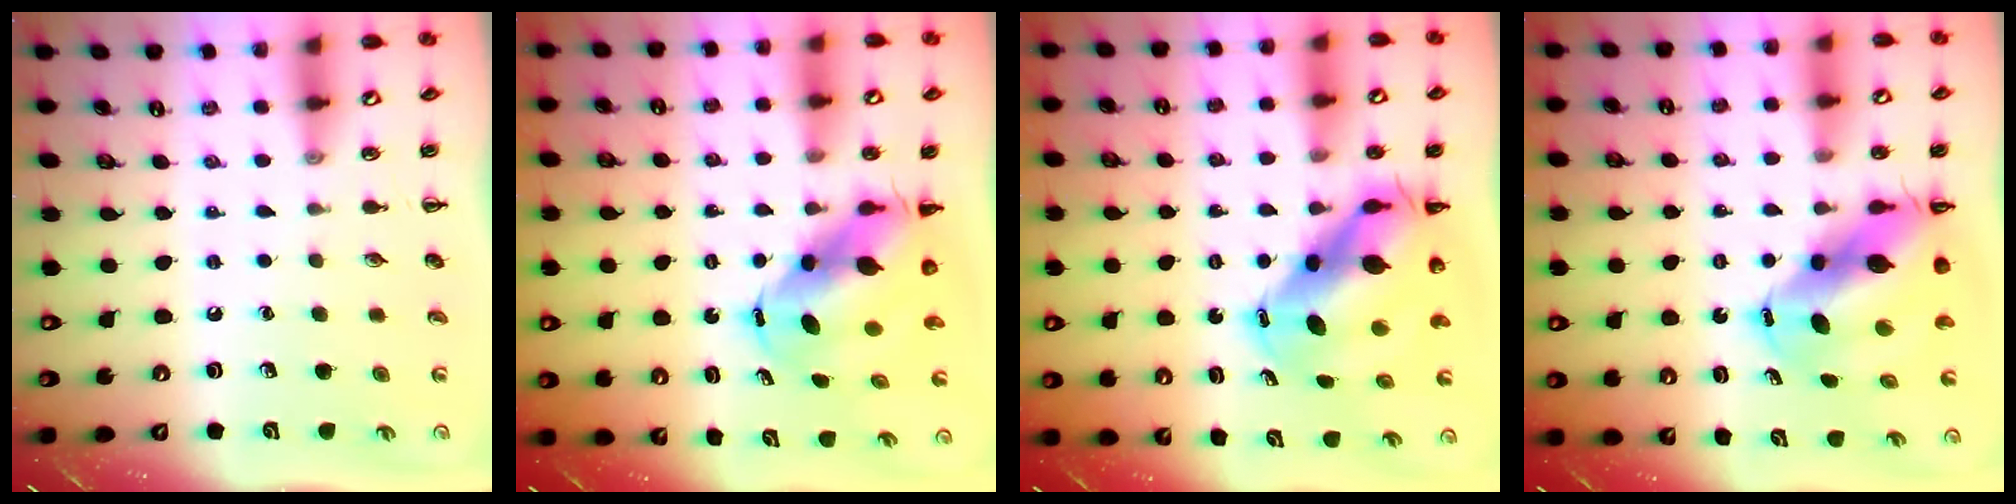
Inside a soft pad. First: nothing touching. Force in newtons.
{"total": 8.8, "press": 8.5, "slide": 2.1}
{"total": 12.4, "press": 11.9, "slide": 3.4}
{"total": 13.1, "press": 12.6, "slide": 3.5}